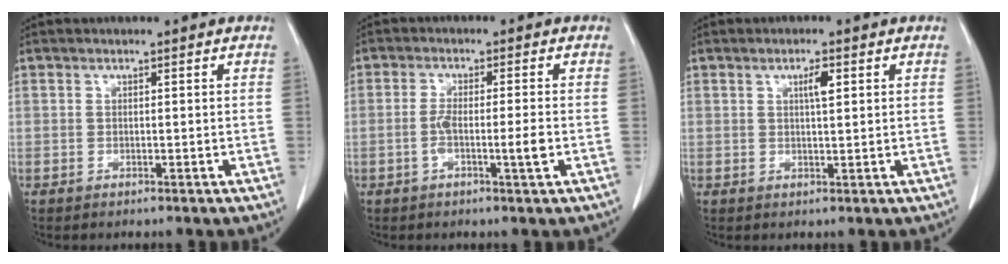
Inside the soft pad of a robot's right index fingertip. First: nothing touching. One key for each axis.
{"total": 4.4, "fx": -1.3, "fy": 0.0, "fz": 4.2, "tx": -0.082, "ty": -0.003, "tz": -0.022}
{"total": 2.3, "fx": 0.9, "fy": 0.3, "fz": 2.1, "tx": -0.038, "ty": 0.000, "tz": 0.014}